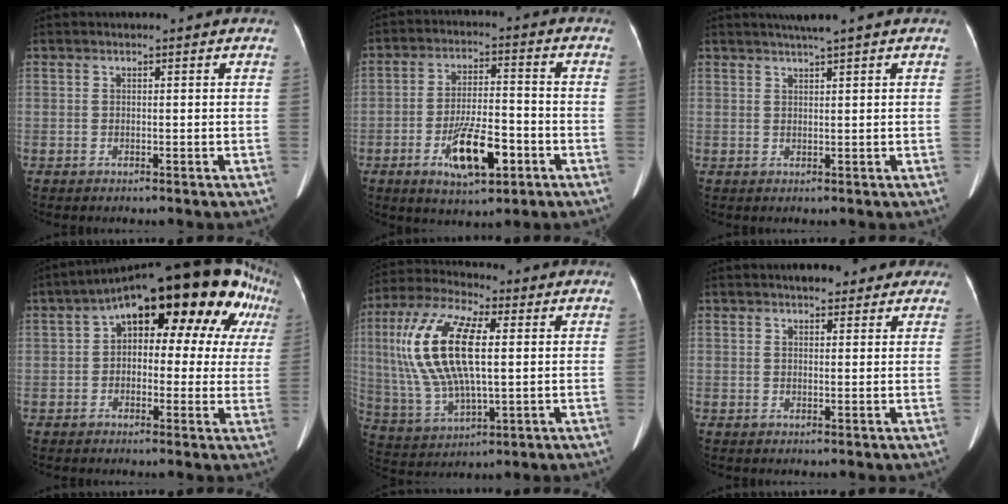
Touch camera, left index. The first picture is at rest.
{"total": 10.4, "force": [-4.6, 3.2, 8.8], "torque": [-0.163, -0.004, -0.075]}
{"total": 2.8, "force": [2.1, -0.7, 1.7], "torque": [-0.029, 0.008, 0.039]}
{"total": 18.6, "force": [7.4, 7.9, 15.2], "torque": [-0.218, 0.076, 0.098]}
{"total": 16.2, "force": [2.6, 5.4, 15.0], "torque": [-0.333, 0.016, 0.050]}
{"total": 5.3, "force": [4.1, 2.1, 2.6], "torque": [-0.018, 0.016, 0.047]}